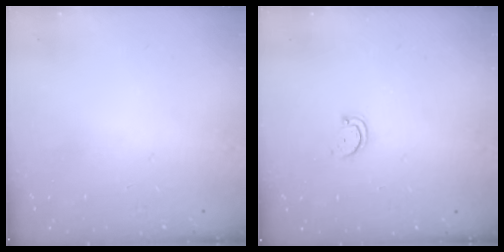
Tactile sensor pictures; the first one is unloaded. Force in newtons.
{"total": 2.9, "press": 2.9, "slide": 0.4}